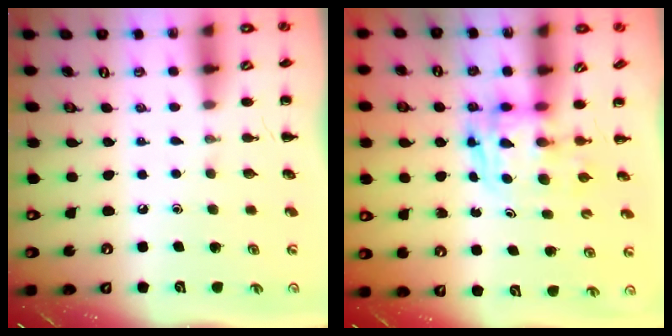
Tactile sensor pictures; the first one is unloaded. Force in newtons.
{"total": 2.6, "press": 2.6, "slide": 0.2}